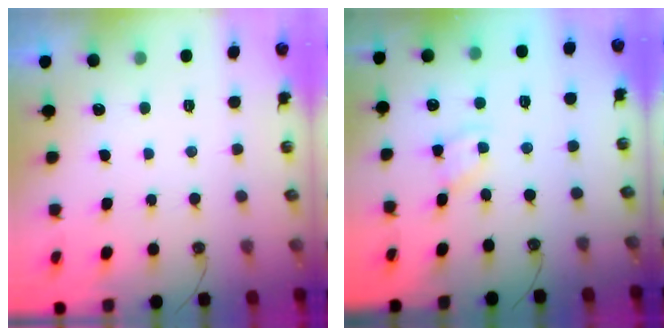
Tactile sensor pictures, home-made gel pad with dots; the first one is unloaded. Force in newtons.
{"total": 1.8, "press": 1.8, "slide": 0.3}